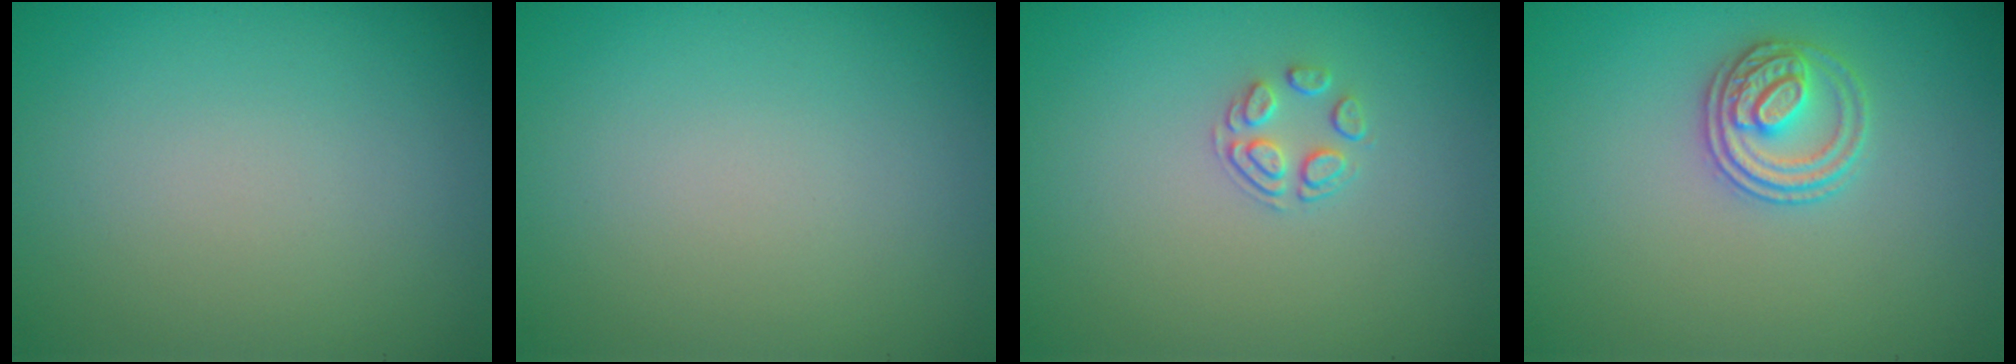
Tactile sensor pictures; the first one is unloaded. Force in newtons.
{"total": 0.0}
{"total": 1.7, "press": 1.0, "slide": 1.4}
{"total": 2.7, "press": 2.6, "slide": 0.7}